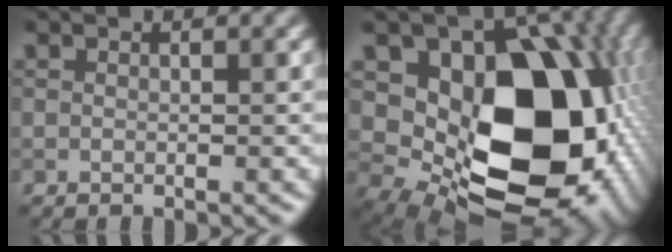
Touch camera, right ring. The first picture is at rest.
{"total": 17.3, "force": [0.1, 12.1, 12.4], "torque": [-0.184, -0.029, 0.006]}